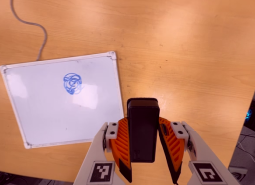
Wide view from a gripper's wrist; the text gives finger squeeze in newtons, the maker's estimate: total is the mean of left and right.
{"total": 4.6, "left": 3.6, "right": 5.6}